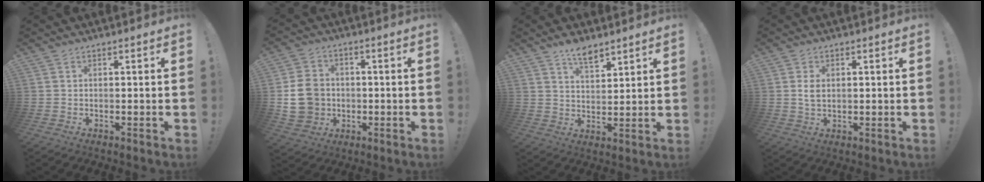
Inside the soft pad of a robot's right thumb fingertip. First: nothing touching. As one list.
[{"total": 11.7, "force": [-0.9, 10.3, 5.5], "torque": [-0.090, 0.021, -0.007]}, {"total": 6.7, "force": [5.3, 2.3, 3.3], "torque": [-0.056, -0.031, 0.094]}, {"total": 3.1, "force": [0.7, 1.9, 2.3], "torque": [-0.044, -0.003, 0.008]}]